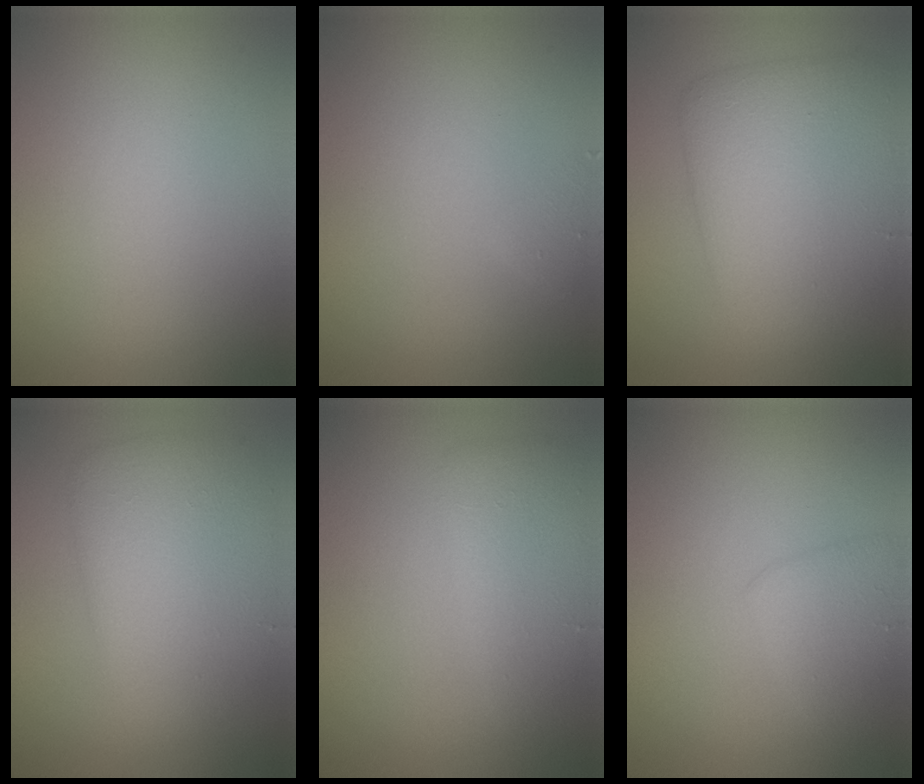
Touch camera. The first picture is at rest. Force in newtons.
{"total": 0.9, "press": 0.9, "slide": 0.0}
{"total": 8.0, "press": 8.0, "slide": 0.1}
{"total": 6.0, "press": 6.0, "slide": 0.1}
{"total": 4.0, "press": 4.0, "slide": 0.1}
{"total": 2.9, "press": 2.9, "slide": 0.1}